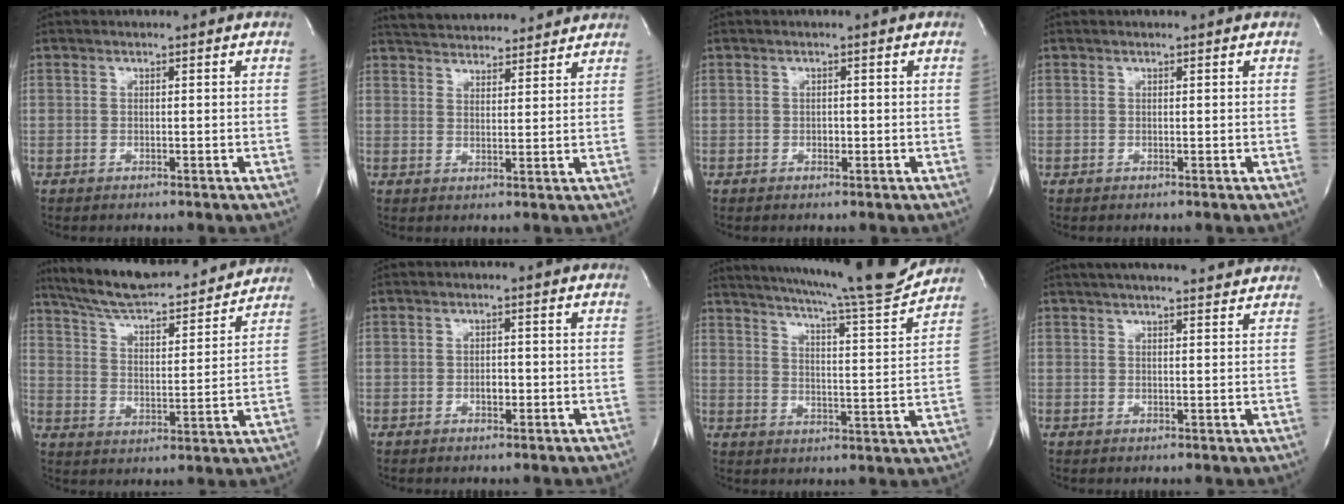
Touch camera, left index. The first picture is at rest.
{"total": 13.8, "force": [13.0, 2.7, 3.8], "torque": [-0.059, 0.029, 0.188]}
{"total": 0.7, "force": [-0.2, 0.5, 0.4], "torque": [-0.006, 0.002, -0.004]}
{"total": 0.0}
{"total": 21.5, "force": [19.4, 3.6, 8.4], "torque": [-0.136, 0.011, 0.286]}
{"total": 1.4, "force": [-0.4, 0.8, 1.1], "torque": [-0.019, 0.002, -0.006]}
{"total": 19.5, "force": [17.7, -0.1, 8.2], "torque": [-0.134, -0.041, 0.240]}
{"total": 14.1, "force": [12.7, 1.6, 5.9], "torque": [-0.093, 0.034, 0.166]}